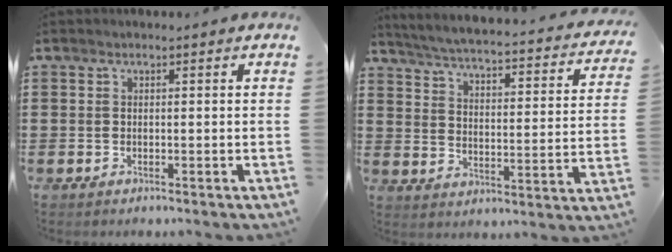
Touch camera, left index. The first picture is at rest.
{"total": 3.5, "force": [3.1, -0.3, 1.6], "torque": [-0.051, -0.030, 0.043]}